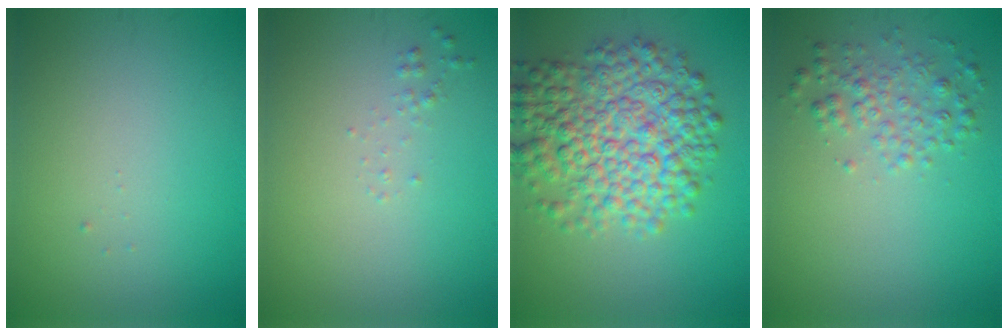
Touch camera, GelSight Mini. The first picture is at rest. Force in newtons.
{"total": 0.6, "press": 0.6, "slide": 0.0}
{"total": 8.9, "press": 8.9, "slide": 0.2}
{"total": 2.4, "press": 2.4, "slide": 0.1}